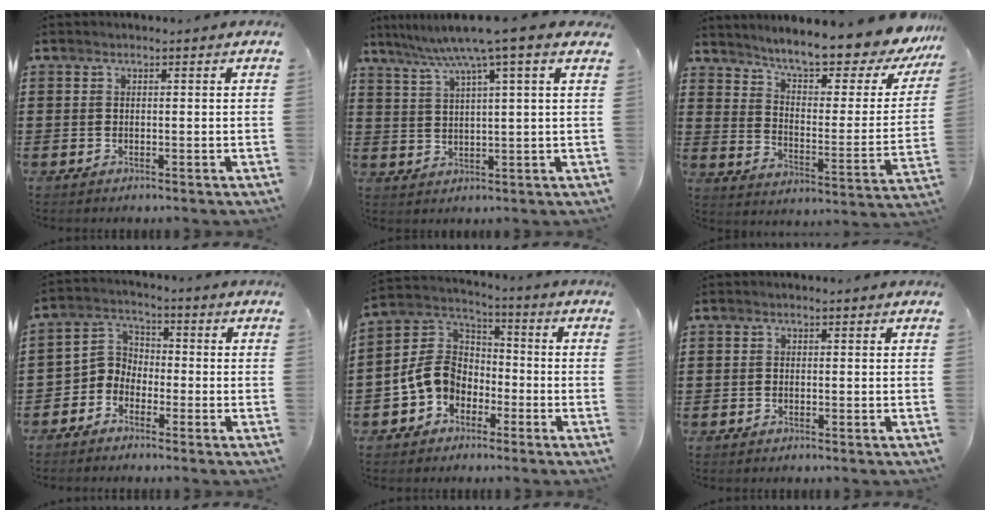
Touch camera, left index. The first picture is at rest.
{"total": 7.0, "force": [4.6, -0.5, 5.2], "torque": [-0.113, -0.018, 0.075]}
{"total": 9.3, "force": [8.1, 0.8, 4.5], "torque": [-0.099, -0.063, 0.130]}
{"total": 4.3, "force": [-3.0, 3.0, 0.6], "torque": [-0.037, 0.006, -0.070]}
{"total": 8.2, "force": [-2.8, 6.7, 3.8], "torque": [-0.122, 0.011, -0.065]}
{"total": 0.5, "force": [-0.4, 0.3, 0.1], "torque": [-0.005, -0.001, -0.009]}